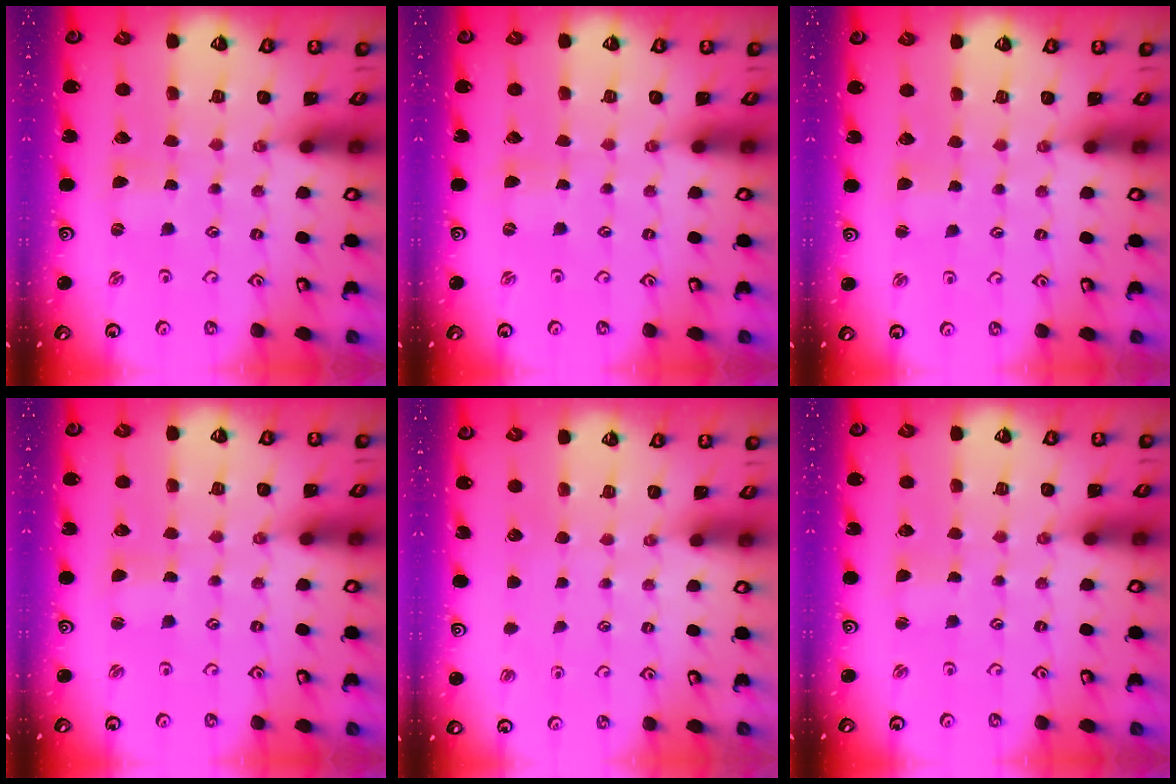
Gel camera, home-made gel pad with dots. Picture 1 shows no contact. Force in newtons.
{"total": 0.0}
{"total": 2.1, "press": 2.1, "slide": 0.3}
{"total": 1.3, "press": 1.3, "slide": 0.1}
{"total": 0.0}
{"total": 0.8, "press": 0.8, "slide": 0.0}